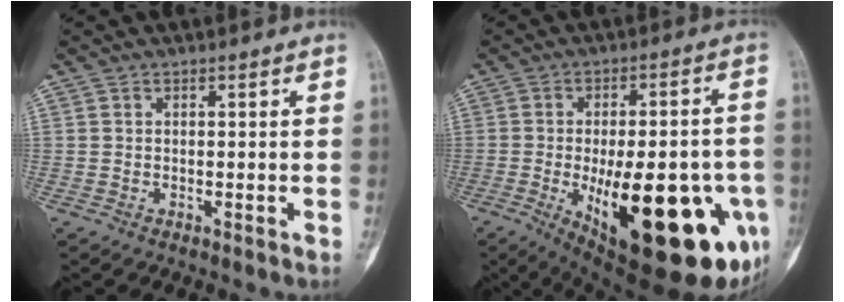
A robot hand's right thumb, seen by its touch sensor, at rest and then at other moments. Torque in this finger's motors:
{"motor_torque": [0.30, 2.33, 2.38, -0.39, 0.23]}